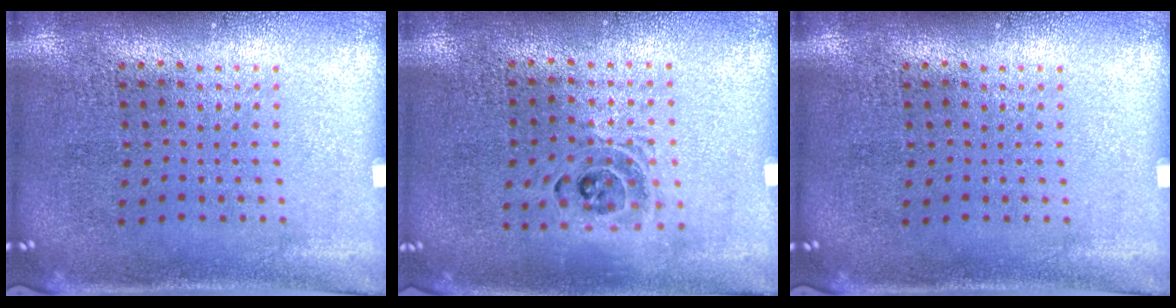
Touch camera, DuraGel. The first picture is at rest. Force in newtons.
{"total": 1.3, "press": 1.2, "slide": 0.5}
{"total": 0.0}